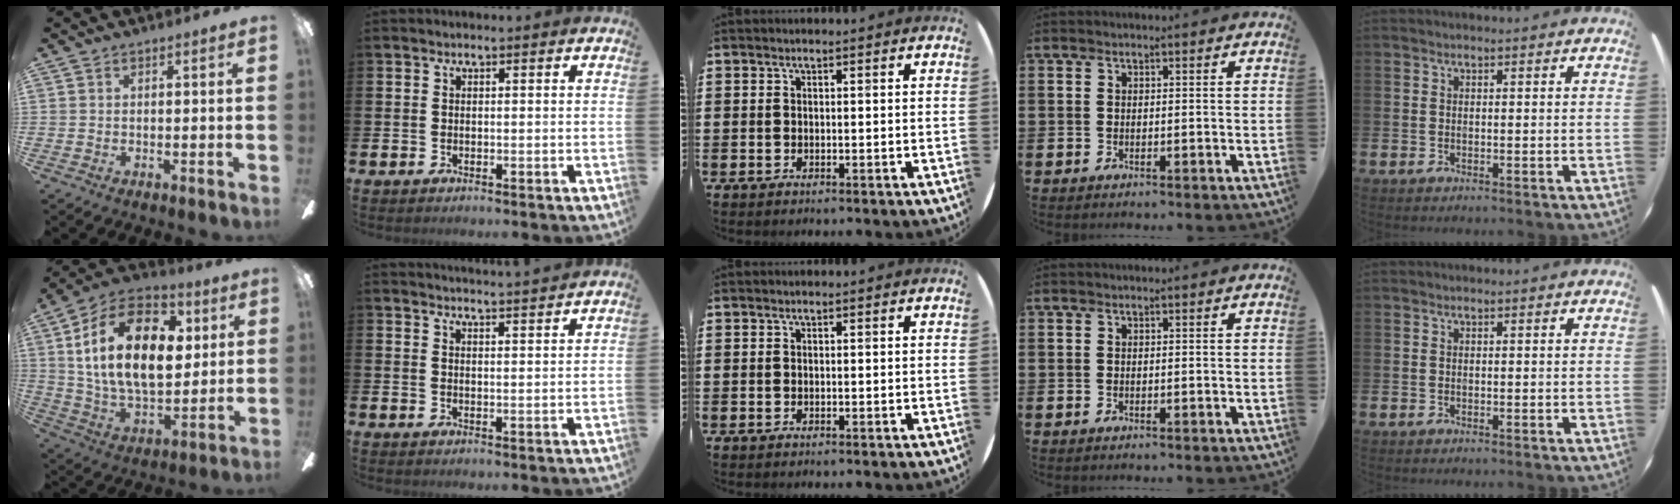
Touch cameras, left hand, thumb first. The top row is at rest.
{"thumb": {"total": 24.7, "force": [7.5, 14.6, 18.4], "torque": [-0.351, -0.011, 0.125]}, "index": {"total": 3.6, "force": [3.5, -0.5, -0.1], "torque": [0.001, -0.026, 0.062]}}